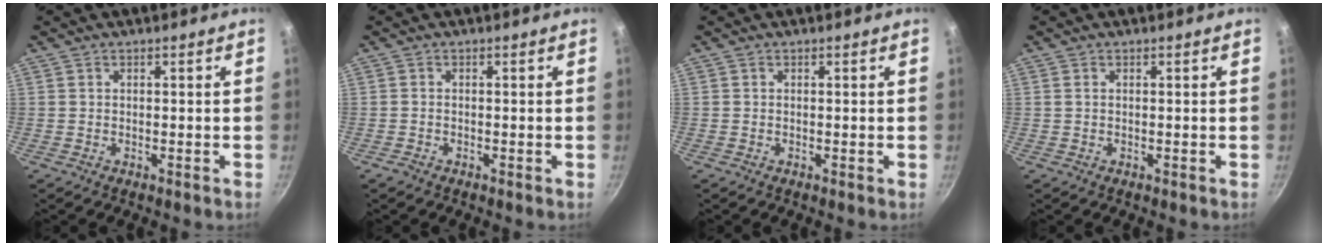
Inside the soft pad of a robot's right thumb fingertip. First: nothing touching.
{"total": 0.7, "force": [-0.6, 0.3, 0.2], "torque": [-0.010, 0.004, -0.015]}
{"total": 0.0}
{"total": 0.6, "force": [0.2, 0.4, 0.4], "torque": [-0.009, 0.001, 0.002]}